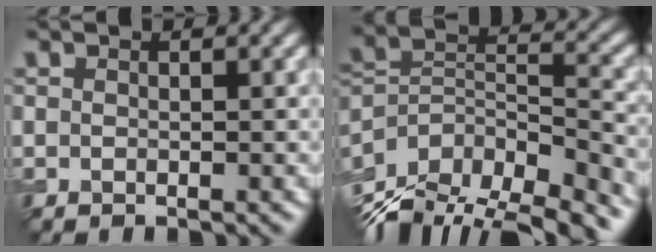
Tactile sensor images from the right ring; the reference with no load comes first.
{"total": 13.7, "force": [-9.9, 6.2, 7.1], "torque": [-0.151, 0.026, -0.147]}